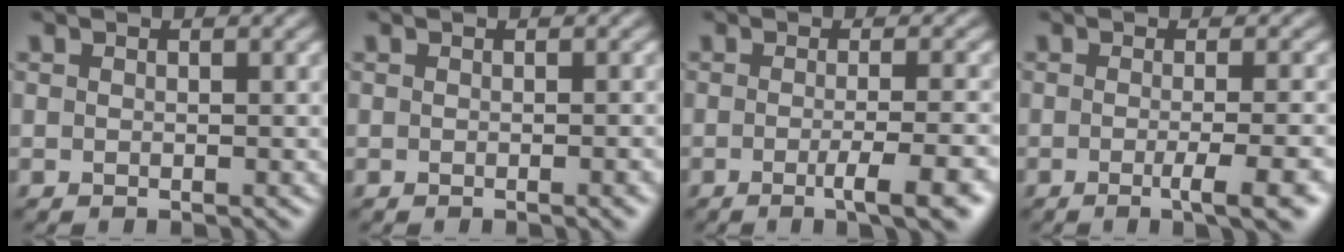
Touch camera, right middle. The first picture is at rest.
{"total": 1.3, "force": [-0.4, 0.4, 1.2], "torque": [-0.012, -0.004, -0.004]}
{"total": 4.7, "force": [-1.5, 1.0, 4.4], "torque": [-0.055, -0.005, -0.026]}
{"total": 4.7, "force": [-1.4, 1.1, 4.3], "torque": [-0.052, -0.006, -0.022]}